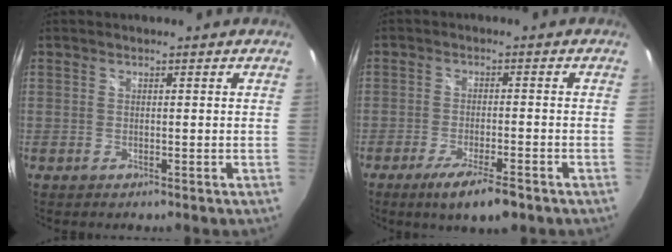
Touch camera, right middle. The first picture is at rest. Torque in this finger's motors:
{"motor_torque": [1.11, -1.05, 0.62, 0.17]}